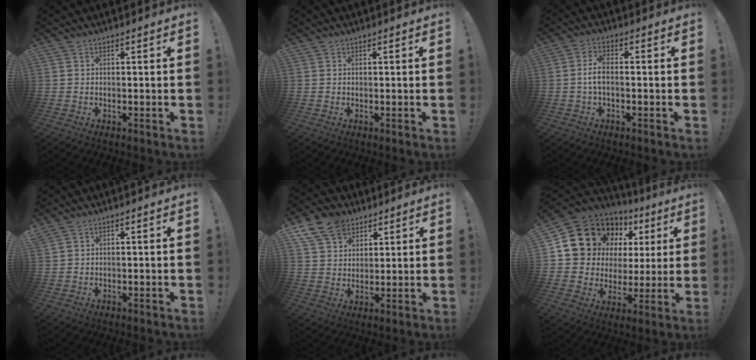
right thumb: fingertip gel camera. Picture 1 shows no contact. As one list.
[{"total": 0.0}, {"total": 5.2, "force": [-0.6, 2.1, 4.7], "torque": [-0.101, 0.005, -0.011]}, {"total": 1.2, "force": [0.9, 0.4, 0.6], "torque": [-0.016, 0.001, 0.019]}, {"total": 11.8, "force": [7.1, 8.2, 4.5], "torque": [-0.080, -0.037, 0.142]}, {"total": 14.8, "force": [9.8, 9.9, 5.0], "torque": [-0.079, -0.073, 0.199]}]